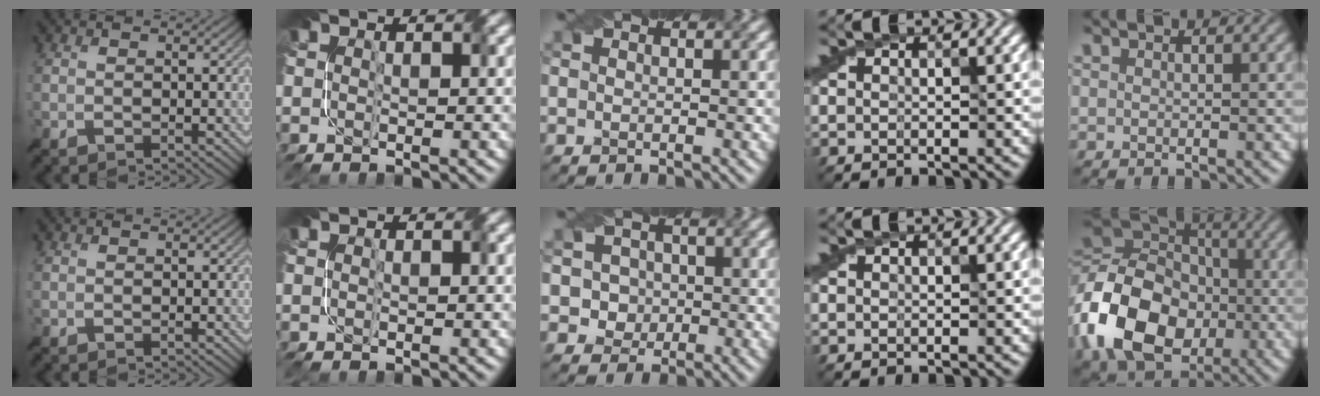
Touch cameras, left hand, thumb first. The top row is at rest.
{"middle": {"total": 2.9, "force": [0.2, 2.8, 0.9], "torque": [-0.004, 0.006, 0.008]}, "little": {"total": 14.1, "force": [-4.3, 10.6, 8.3], "torque": [-0.191, -0.006, -0.090]}}